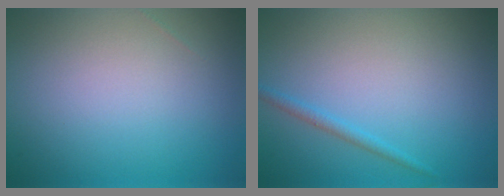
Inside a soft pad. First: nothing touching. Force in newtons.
{"total": 1.1, "press": 1.0, "slide": 0.1}